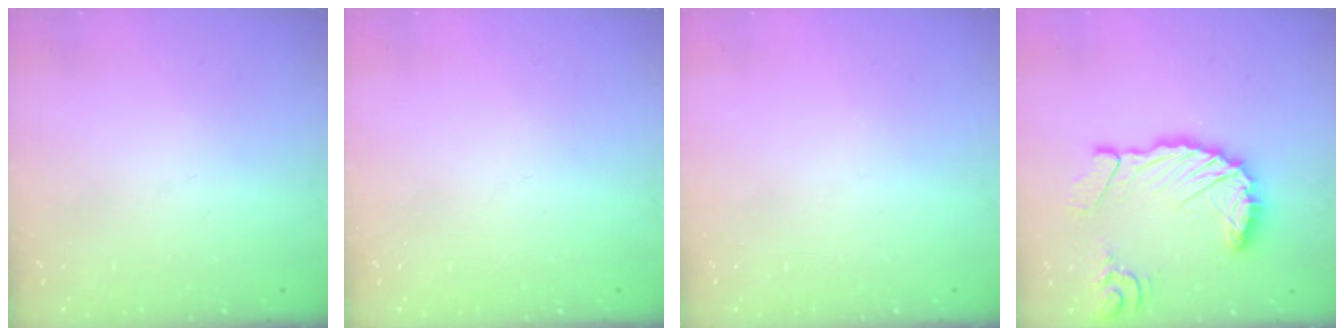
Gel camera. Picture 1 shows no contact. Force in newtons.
{"total": 0.0}
{"total": 0.0}
{"total": 13.7, "press": 13.6, "slide": 1.7}